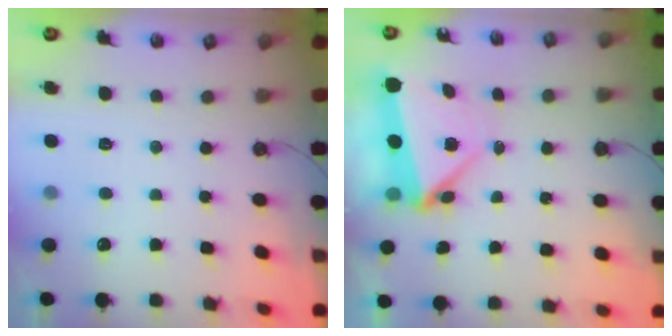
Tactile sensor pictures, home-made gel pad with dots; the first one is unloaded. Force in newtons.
{"total": 6.9, "press": 5.3, "slide": 4.4}